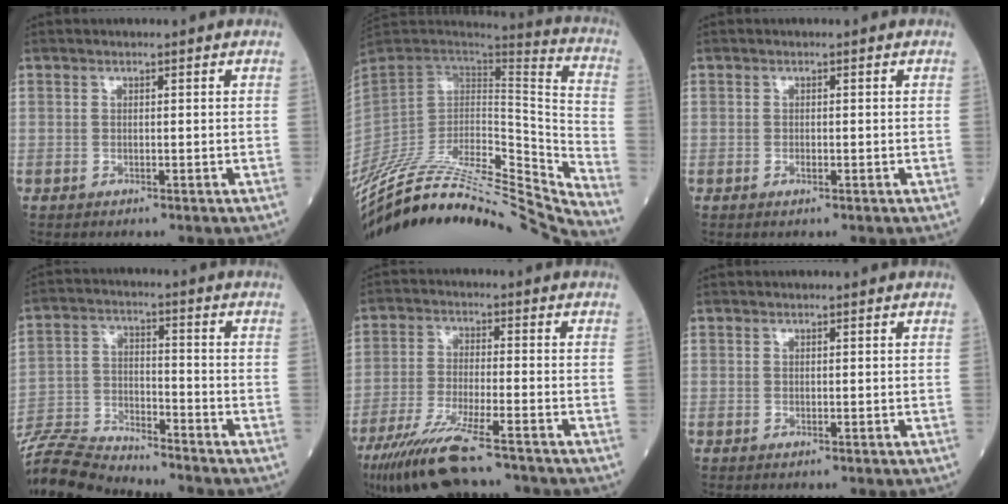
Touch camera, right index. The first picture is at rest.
{"total": 39.1, "force": [-35.4, 3.9, 16.2], "torque": [-0.235, -0.061, -0.519]}
{"total": 0.7, "force": [-0.3, 0.2, 0.6], "torque": [-0.013, -0.001, -0.005]}
{"total": 12.4, "force": [-12.1, 0.3, 2.4], "torque": [-0.048, 0.001, -0.229]}
{"total": 12.5, "force": [-9.8, 1.5, 7.6], "torque": [-0.144, -0.037, -0.170]}
{"total": 0.0}